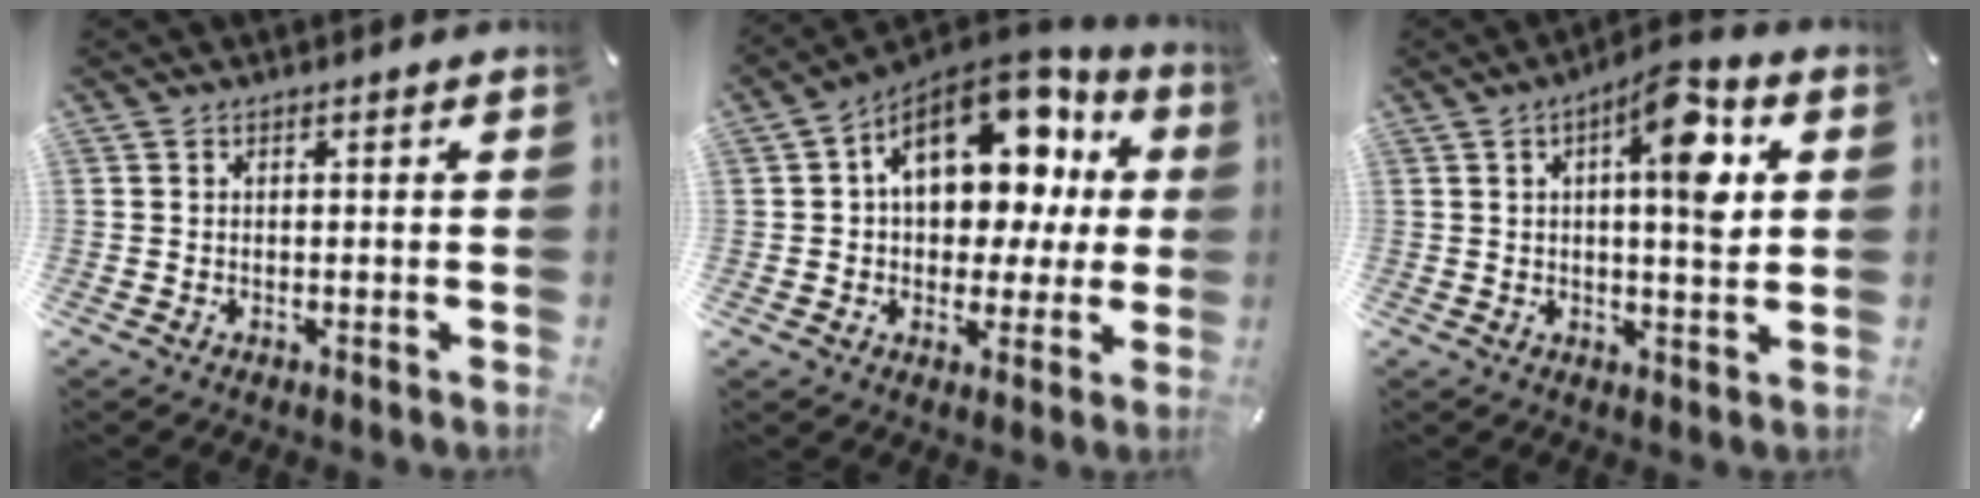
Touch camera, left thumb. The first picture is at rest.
{"total": 18.8, "force": [7.4, 11.8, 12.6], "torque": [-0.187, -0.051, 0.126]}
{"total": 12.0, "force": [4.2, 3.6, 10.6], "torque": [-0.156, -0.015, 0.060]}